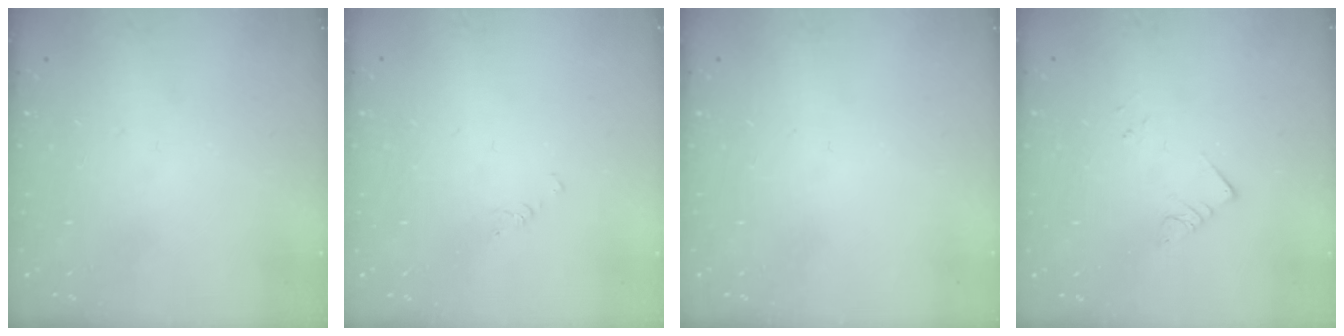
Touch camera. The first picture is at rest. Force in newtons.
{"total": 1.2, "press": 1.2, "slide": 0.2}
{"total": 0.0}
{"total": 3.3, "press": 3.3, "slide": 0.2}